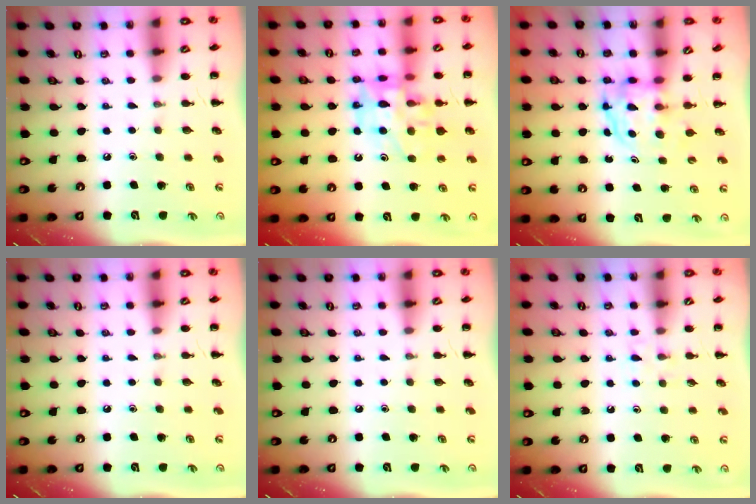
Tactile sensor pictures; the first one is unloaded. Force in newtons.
{"total": 15.4, "press": 15.1, "slide": 3.2}
{"total": 3.7, "press": 3.7, "slide": 0.3}
{"total": 0.0}
{"total": 0.0}
{"total": 2.2, "press": 2.0, "slide": 1.0}